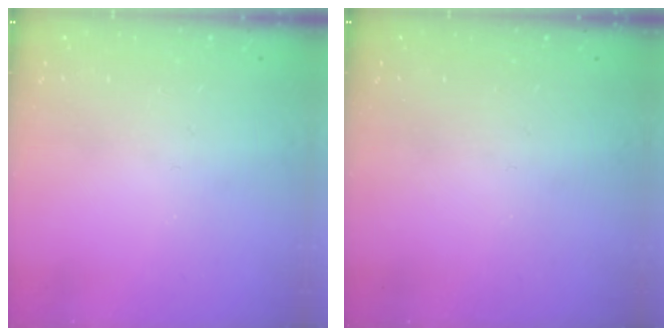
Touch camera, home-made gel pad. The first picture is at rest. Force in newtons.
{"total": 0.0}